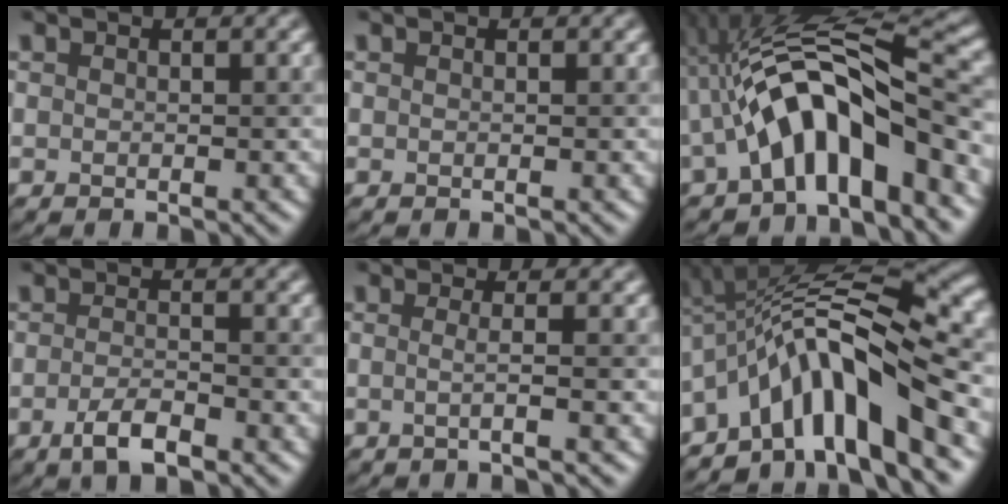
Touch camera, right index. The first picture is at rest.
{"total": 0.0}
{"total": 10.6, "force": [-2.1, 4.2, 9.5], "torque": [-0.149, 0.024, -0.040]}
{"total": 2.8, "force": [-1.7, 0.8, 2.1], "torque": [-0.045, 0.000, -0.035]}
{"total": 2.2, "force": [-0.2, 0.7, 2.0], "torque": [-0.021, -0.014, -0.028]}
{"total": 12.3, "force": [-4.3, 3.5, 10.9], "torque": [-0.156, 0.022, -0.075]}